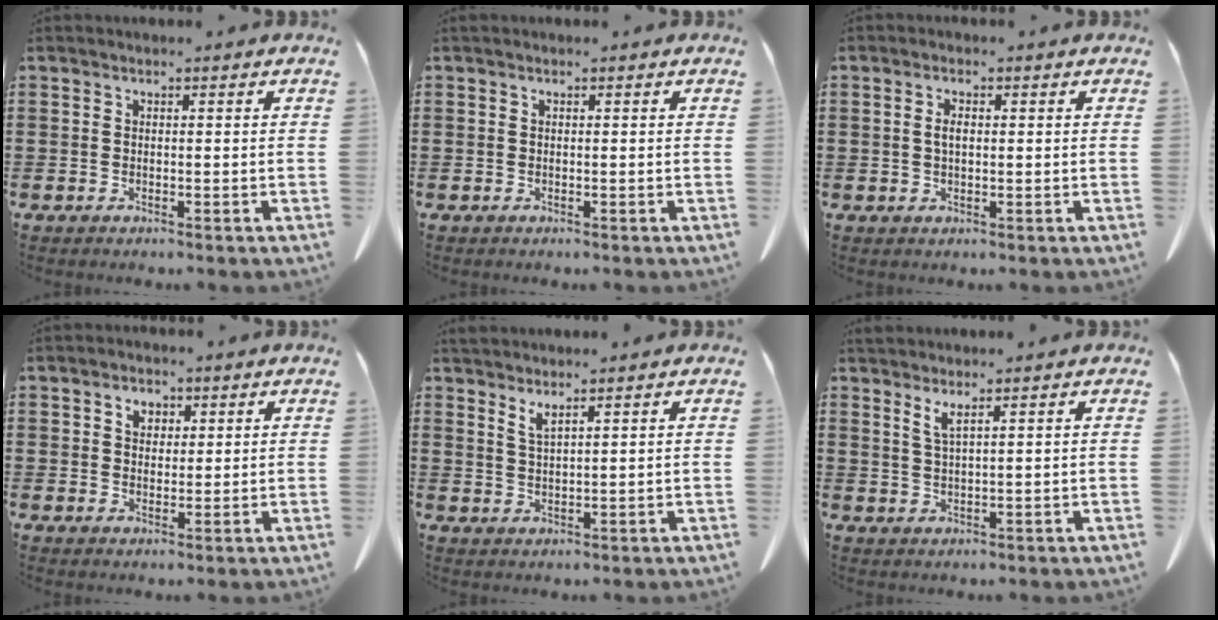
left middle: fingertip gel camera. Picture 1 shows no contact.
{"total": 0.0}
{"total": 2.1, "force": [0.3, 0.9, 1.9], "torque": [-0.039, 0.004, 0.005]}
{"total": 2.6, "force": [1.3, 2.0, 1.1], "torque": [-0.022, 0.005, 0.021]}
{"total": 2.5, "force": [2.3, -0.1, 1.1], "torque": [-0.027, -0.005, 0.043]}
{"total": 2.7, "force": [2.0, 0.0, 1.8], "torque": [-0.041, -0.001, 0.037]}